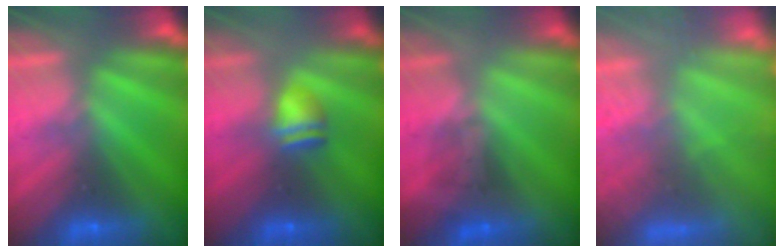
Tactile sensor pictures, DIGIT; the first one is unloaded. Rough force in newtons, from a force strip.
{"total": 2.4}
{"total": 1.6}
{"total": 7.6}